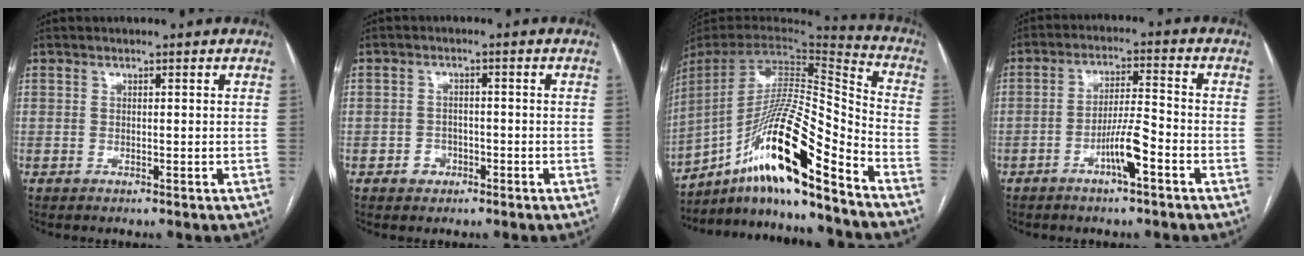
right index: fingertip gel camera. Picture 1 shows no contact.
{"total": 2.6, "force": [-1.2, 2.1, 0.8], "torque": [-0.008, 0.009, -0.017]}
{"total": 21.3, "force": [-14.3, 1.0, 15.8], "torque": [-0.301, 0.001, -0.258]}
{"total": 6.4, "force": [-3.2, 0.5, 5.6], "torque": [-0.107, 0.003, -0.057]}